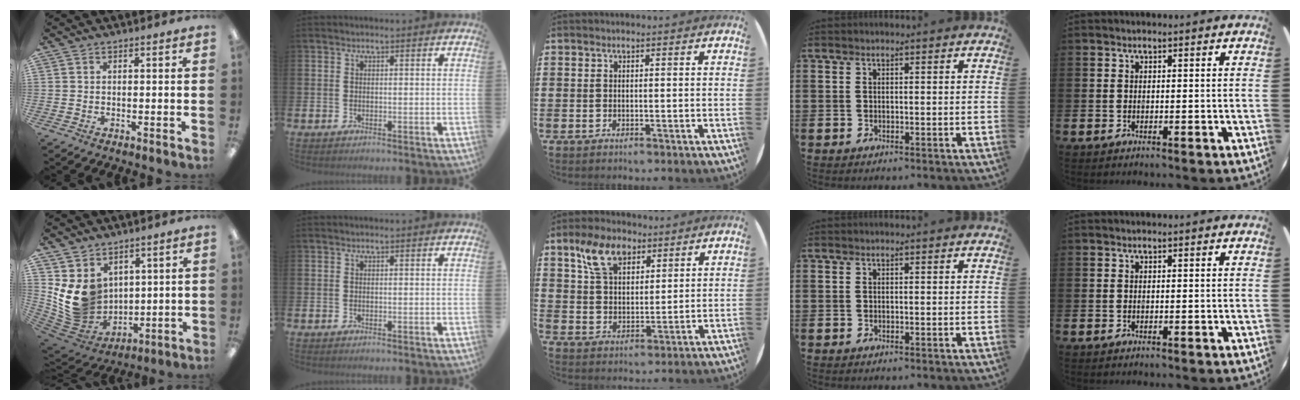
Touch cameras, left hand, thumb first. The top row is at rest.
{"thumb": {"total": 12.0, "force": [4.1, 10.2, 4.9], "torque": [-0.122, -0.037, 0.087]}, "middle": {"total": 7.7, "force": [5.1, 4.2, 4.1], "torque": [-0.090, 0.004, 0.094]}}